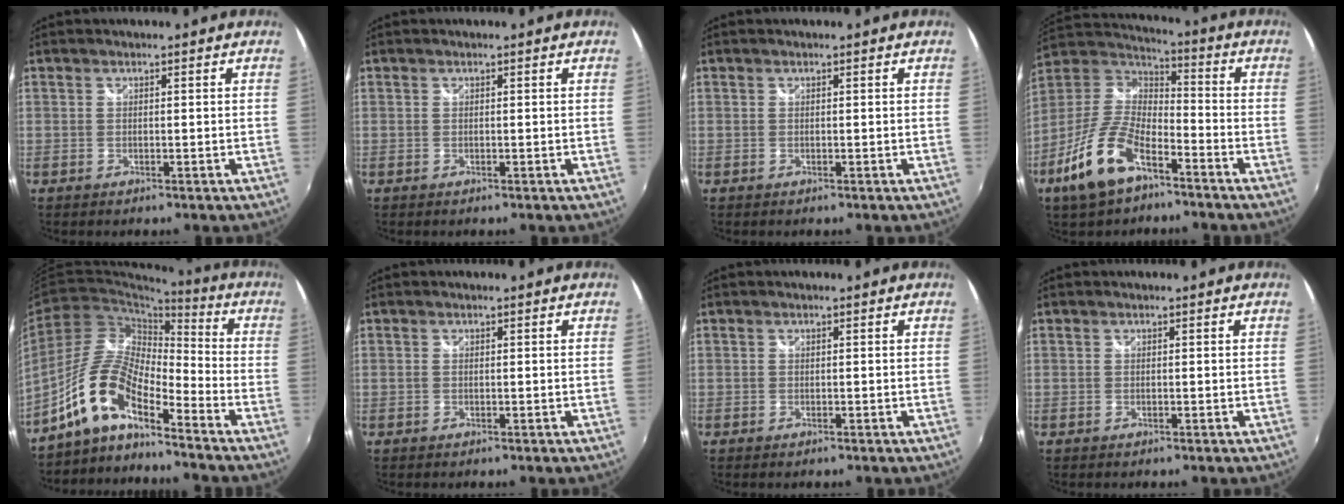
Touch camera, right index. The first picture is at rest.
{"total": 0.0}
{"total": 0.0}
{"total": 15.7, "force": [-8.7, 6.9, 11.1], "torque": [-0.239, -0.014, -0.166]}
{"total": 10.9, "force": [-7.8, 3.1, 6.9], "torque": [-0.143, 0.025, -0.161]}
{"total": 0.0}
{"total": 0.0}
{"total": 0.0}